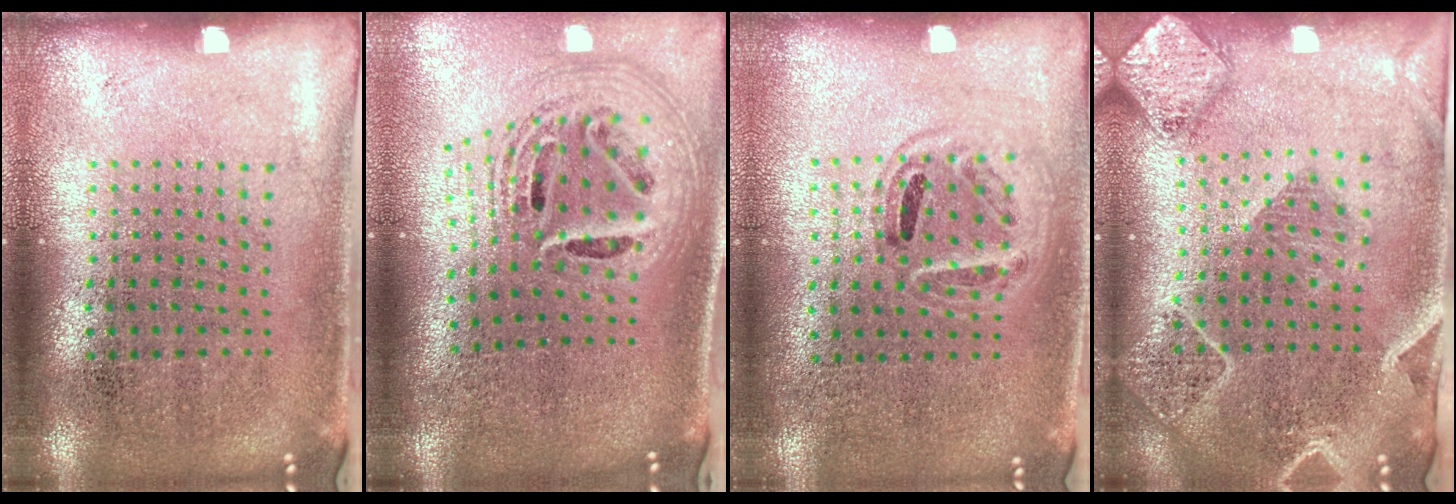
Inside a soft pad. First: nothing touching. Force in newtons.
{"total": 2.7, "press": 1.9, "slide": 1.9}
{"total": 1.0, "press": 0.9, "slide": 0.4}
{"total": 2.3, "press": 2.1, "slide": 0.9}